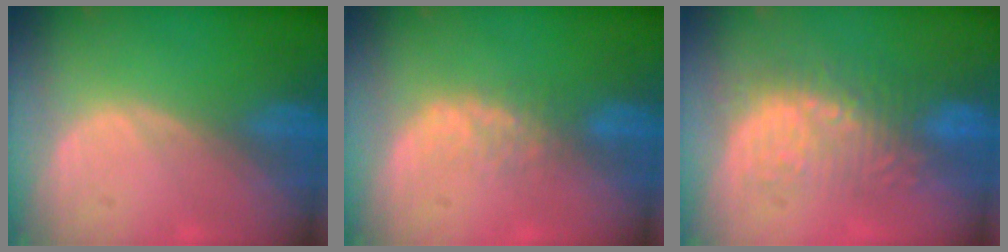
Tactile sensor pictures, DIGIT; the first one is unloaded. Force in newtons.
{"total": 2.7, "press": 2.7, "slide": 0.6}
{"total": 8.8, "press": 8.5, "slide": 2.2}